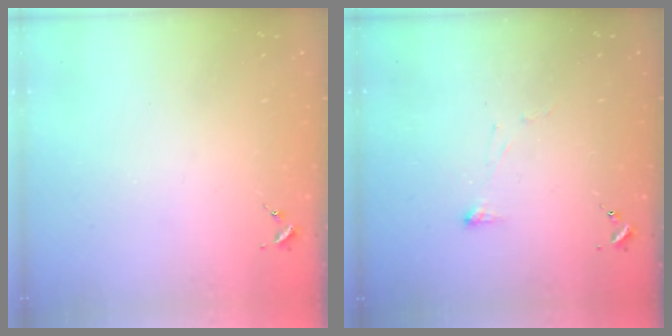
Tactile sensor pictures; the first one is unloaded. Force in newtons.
{"total": 2.9, "press": 2.8, "slide": 0.6}